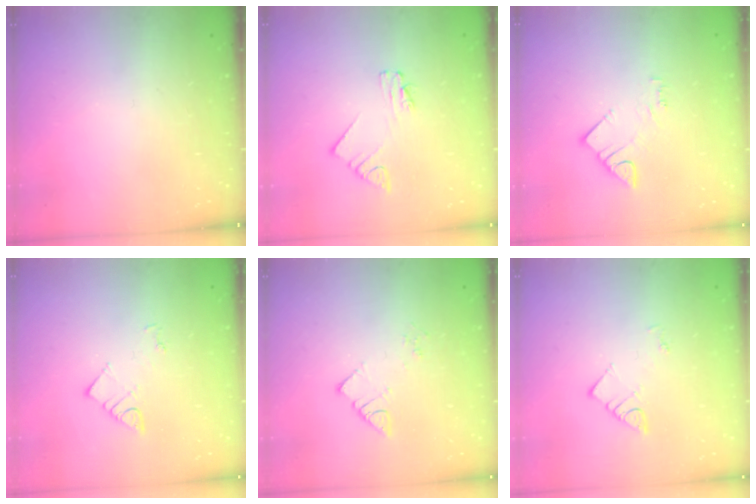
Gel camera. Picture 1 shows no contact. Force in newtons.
{"total": 2.0, "press": 2.0, "slide": 0.3}
{"total": 3.7, "press": 3.7, "slide": 0.3}
{"total": 4.1, "press": 4.1, "slide": 0.2}
{"total": 3.3, "press": 3.3, "slide": 0.2}
{"total": 3.7, "press": 3.6, "slide": 0.6}